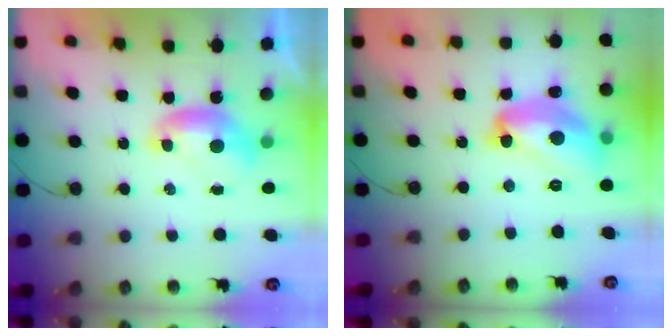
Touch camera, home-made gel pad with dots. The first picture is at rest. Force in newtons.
{"total": 12.0, "press": 12.0, "slide": 0.8}